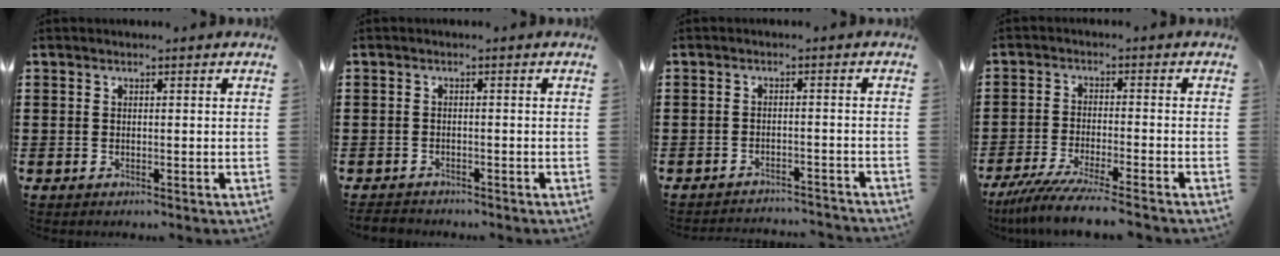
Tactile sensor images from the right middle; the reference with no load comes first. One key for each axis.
{"total": 1.2, "fx": -1.2, "fy": 0.2, "fz": 0.0, "tx": -0.005, "ty": -0.001, "tz": -0.025}
{"total": 2.4, "fx": -2.4, "fy": -0.1, "fz": 0.1, "tx": -0.007, "ty": 0.000, "tz": -0.051}
{"total": 5.8, "fx": -5.1, "fy": -0.5, "fz": 2.6, "tx": -0.061, "ty": -0.024, "tz": -0.100}